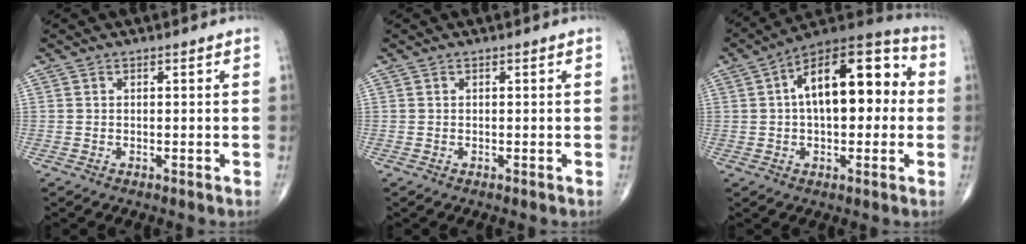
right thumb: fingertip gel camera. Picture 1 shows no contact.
{"total": 0.0}
{"total": 18.7, "force": [2.4, 9.3, 16.0], "torque": [-0.223, 0.042, 0.026]}